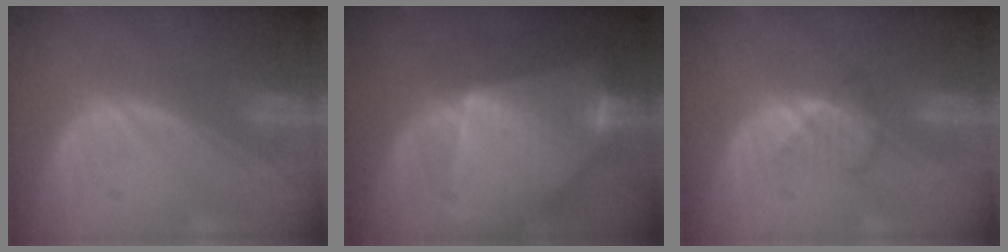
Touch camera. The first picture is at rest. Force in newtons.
{"total": 10.1, "press": 10.0, "slide": 0.7}
{"total": 2.5, "press": 2.5, "slide": 0.4}